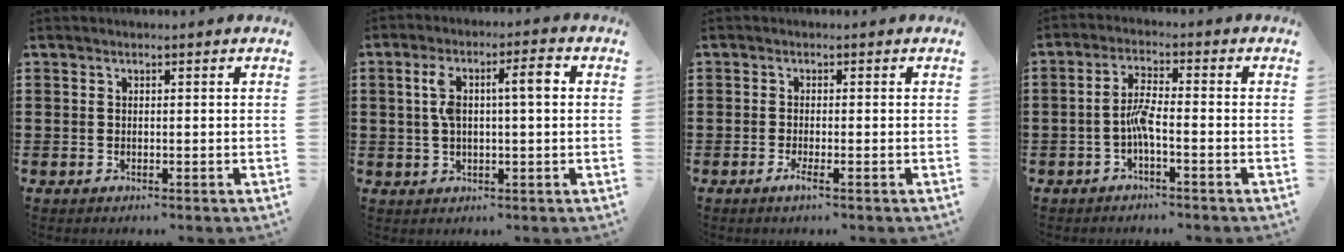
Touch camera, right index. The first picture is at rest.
{"total": 6.7, "force": [1.4, 1.9, 6.3], "torque": [-0.114, 0.008, 0.018]}
{"total": 1.7, "force": [-0.9, 0.1, 1.4], "torque": [-0.030, -0.006, -0.019]}
{"total": 4.1, "force": [-1.5, 0.7, 3.7], "torque": [-0.082, 0.001, -0.034]}